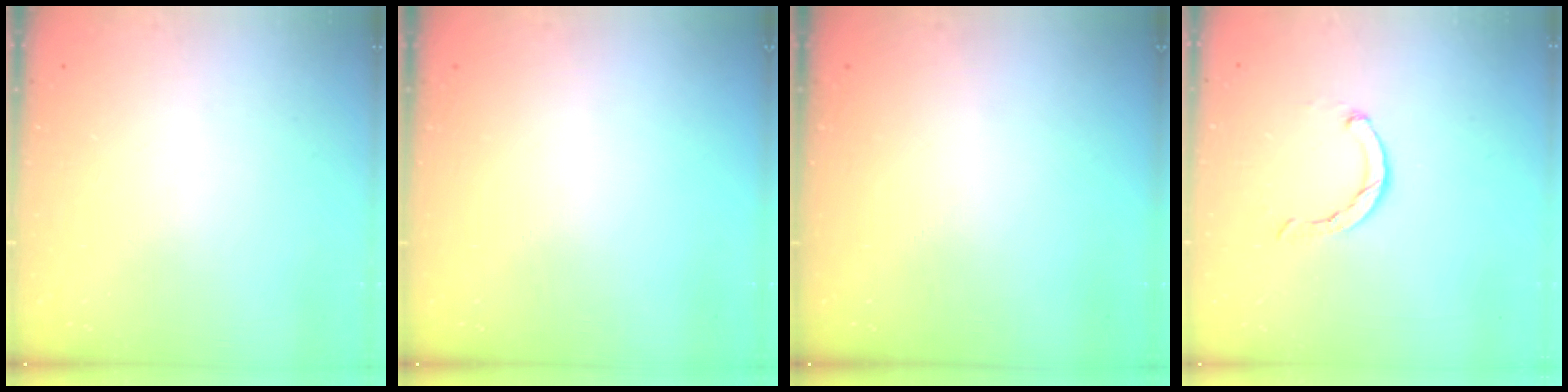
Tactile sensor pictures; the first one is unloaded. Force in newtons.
{"total": 0.0}
{"total": 0.0}
{"total": 2.5, "press": 2.5, "slide": 0.4}